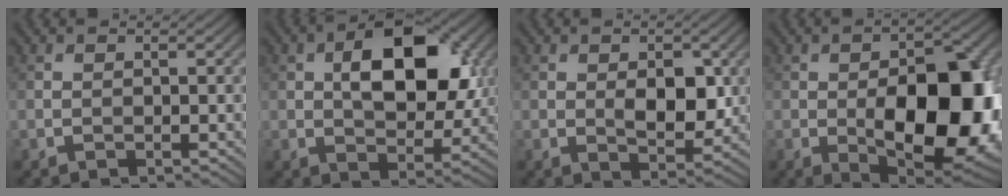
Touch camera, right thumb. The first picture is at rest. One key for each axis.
{"total": 11.4, "fx": 2.4, "fy": 6.4, "fz": 9.1, "tx": -0.143, "ty": 0.006, "tz": 0.035}
{"total": 5.2, "fx": 0.4, "fy": 2.9, "fz": 4.3, "tx": -0.068, "ty": -0.007, "tz": 0.011}
{"total": 16.2, "fx": -2.5, "fy": 8.5, "fz": 13.6, "tx": -0.167, "ty": -0.012, "tz": -0.032}